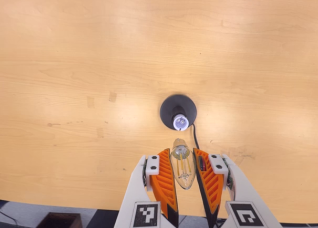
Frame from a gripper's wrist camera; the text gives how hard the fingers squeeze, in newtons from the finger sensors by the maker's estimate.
{"total": 13.5, "left": 14.8, "right": 12.2}